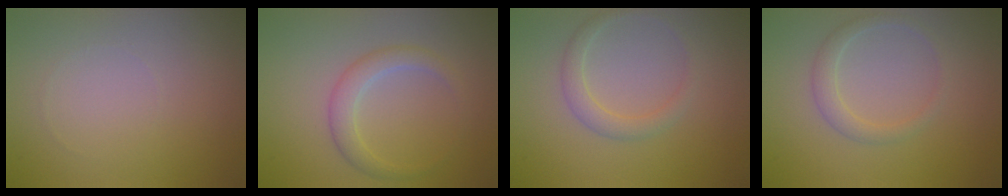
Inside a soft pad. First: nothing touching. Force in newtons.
{"total": 2.4, "press": 2.4, "slide": 0.1}
{"total": 1.8, "press": 1.8, "slide": 0.2}
{"total": 1.8, "press": 1.8, "slide": 0.0}